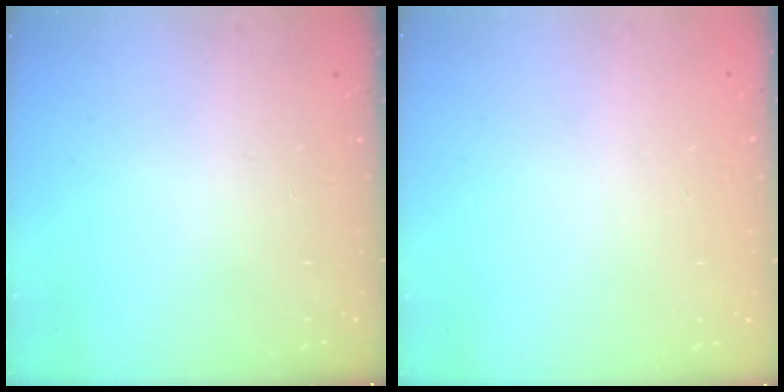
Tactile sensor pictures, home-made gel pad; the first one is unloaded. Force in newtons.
{"total": 0.0}